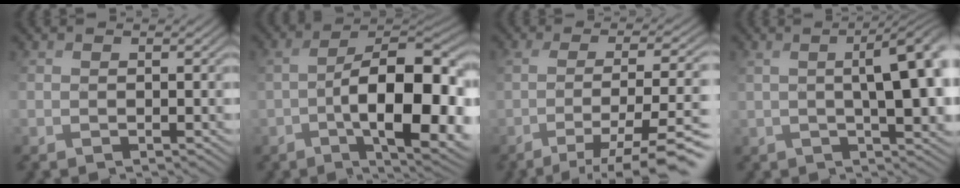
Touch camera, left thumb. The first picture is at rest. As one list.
[{"total": 14.3, "force": [-4.6, 5.8, 12.3], "torque": [-0.178, 0.004, -0.061]}, {"total": 9.6, "force": [-4.6, 2.6, 8.0], "torque": [-0.130, 0.003, -0.060]}, {"total": 8.5, "force": [1.0, 2.8, 8.0], "torque": [-0.091, 0.013, 0.021]}]